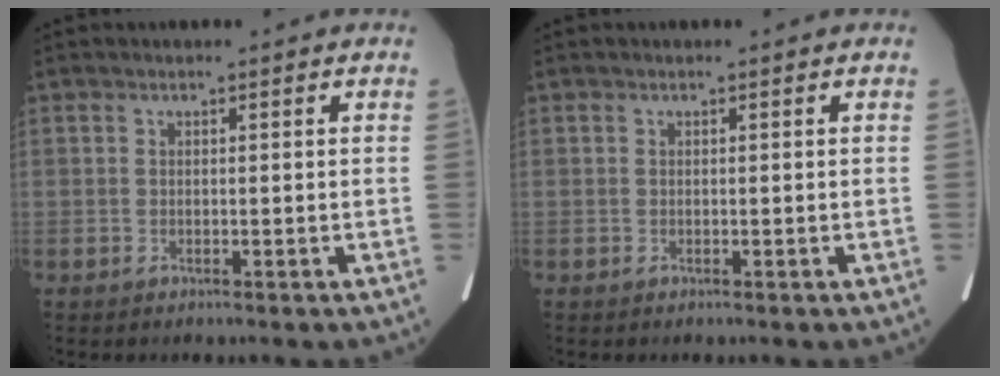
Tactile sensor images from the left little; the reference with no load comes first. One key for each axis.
{"total": 0.0}